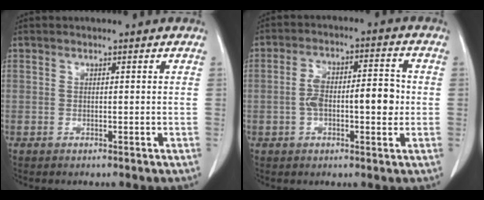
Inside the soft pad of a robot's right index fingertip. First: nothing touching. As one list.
[{"total": 8.8, "force": [-0.8, 3.1, 8.3], "torque": [-0.151, 0.022, -0.012]}]